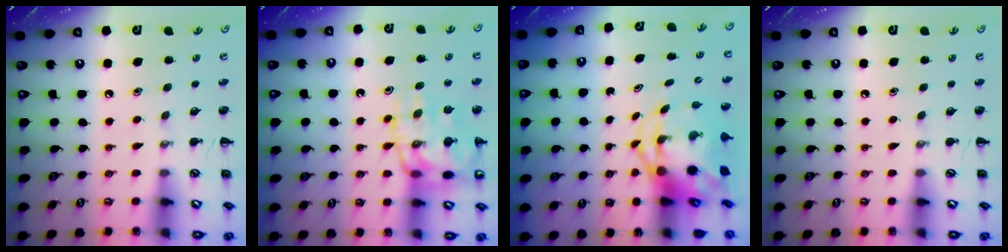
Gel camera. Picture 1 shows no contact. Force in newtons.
{"total": 16.1, "press": 16.0, "slide": 1.9}
{"total": 5.6, "press": 5.3, "slide": 1.7}
{"total": 0.0}